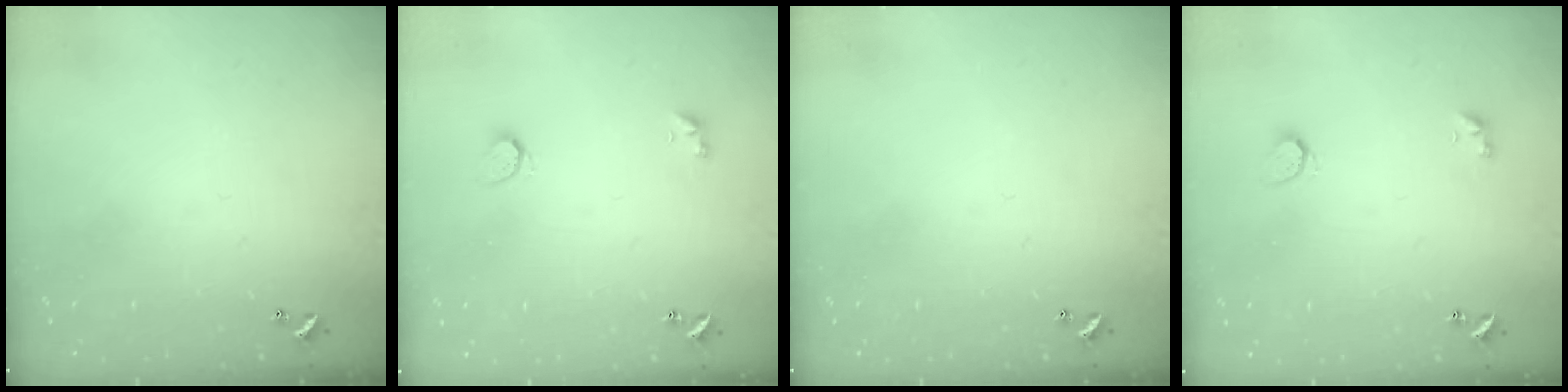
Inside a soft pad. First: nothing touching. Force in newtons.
{"total": 2.3, "press": 2.3, "slide": 0.5}
{"total": 0.0}
{"total": 2.3, "press": 2.3, "slide": 0.5}